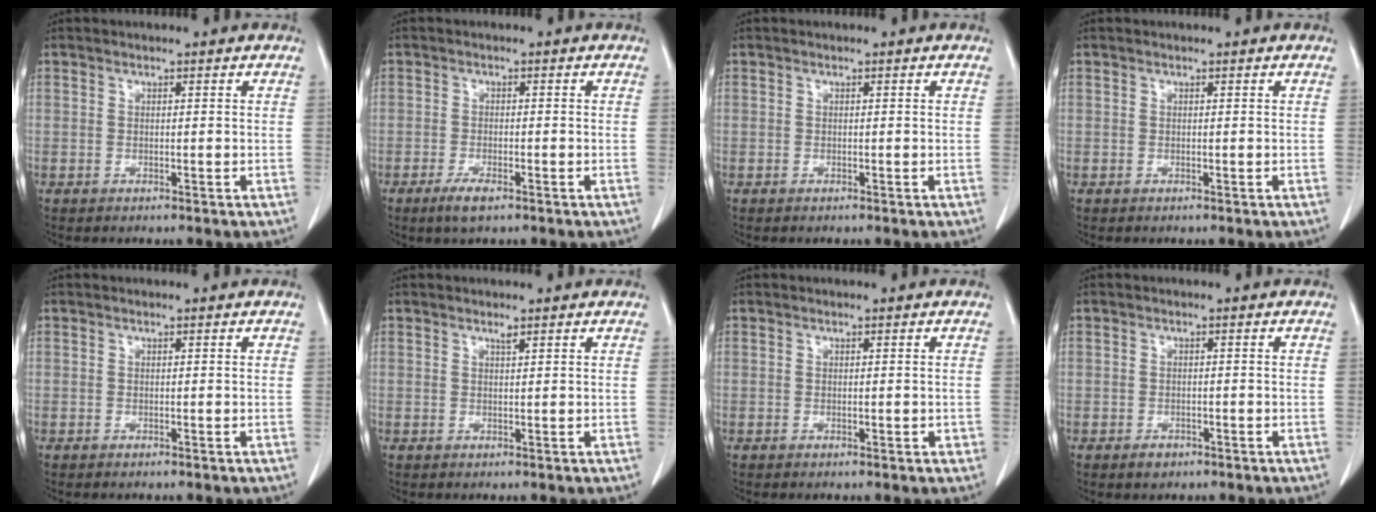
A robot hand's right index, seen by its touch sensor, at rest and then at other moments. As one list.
[{"total": 3.1, "force": [-2.0, 0.6, 2.3], "torque": [-0.047, -0.004, -0.037]}, {"total": 0.0}, {"total": 0.0}, {"total": 0.0}, {"total": 0.7, "force": [0.5, 0.0, 0.4], "torque": [-0.010, -0.004, 0.010]}, {"total": 1.1, "force": [-0.3, 0.4, 0.9], "torque": [-0.012, 0.000, 0.000]}, {"total": 1.7, "force": [-1.1, 1.1, 0.7], "torque": [-0.011, 0.002, -0.012]}]